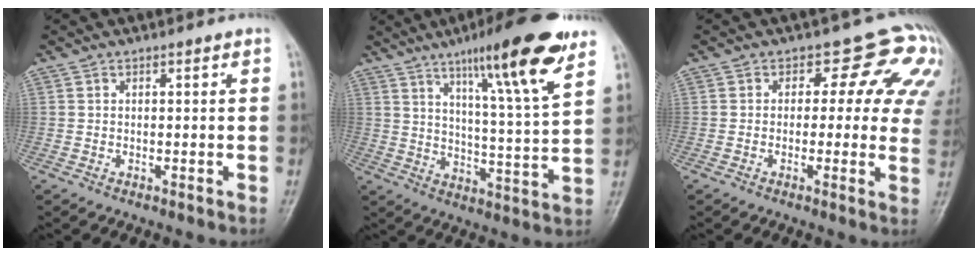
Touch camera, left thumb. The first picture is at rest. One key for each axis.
{"total": 17.9, "fx": 10.8, "fy": 2.2, "fz": 14.2, "tx": -0.201, "ty": -0.052, "tz": 0.166}
{"total": 10.4, "fx": 3.8, "fy": 6.8, "fz": 6.8, "tx": -0.021, "ty": -0.005, "tz": 0.019}